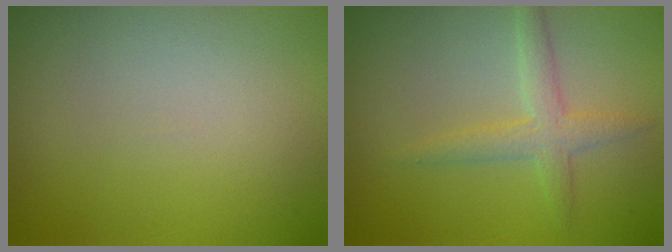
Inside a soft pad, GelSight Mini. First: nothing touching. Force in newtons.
{"total": 2.4, "press": 2.4, "slide": 0.1}